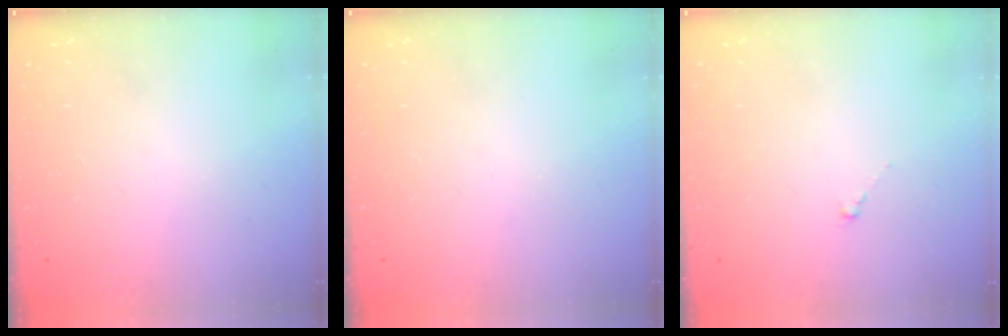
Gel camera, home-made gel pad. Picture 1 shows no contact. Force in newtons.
{"total": 0.0}
{"total": 0.8, "press": 0.7, "slide": 0.5}